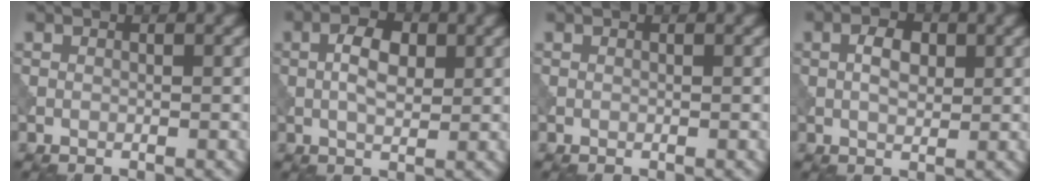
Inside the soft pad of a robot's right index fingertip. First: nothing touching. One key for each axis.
{"total": 3.4, "fx": 0.5, "fy": 1.8, "fz": 2.9, "tx": -0.058, "ty": 0.004, "tz": 0.006}
{"total": 0.0}
{"total": 2.6, "fx": 0.4, "fy": 1.5, "fz": 2.1, "tx": -0.041, "ty": 0.003, "tz": 0.004}